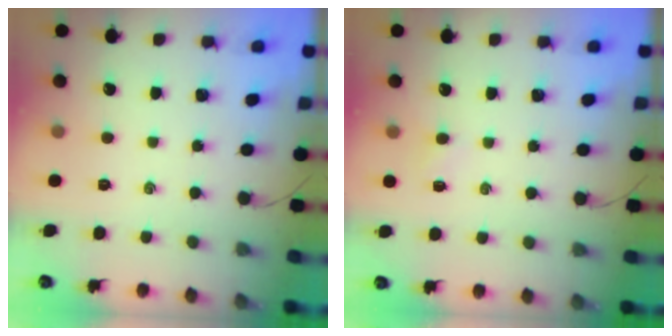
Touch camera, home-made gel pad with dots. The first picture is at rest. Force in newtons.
{"total": 2.5, "press": 2.4, "slide": 0.8}